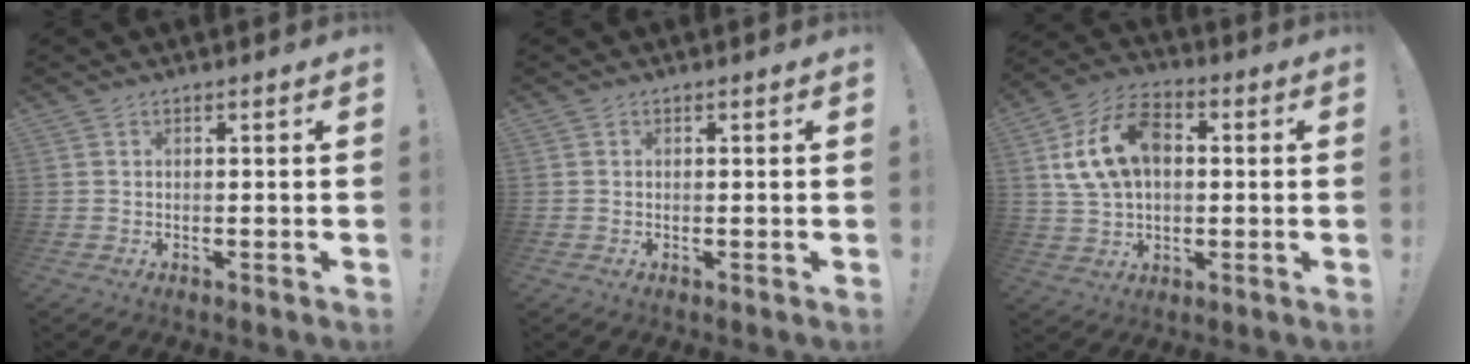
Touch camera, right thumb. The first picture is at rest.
{"total": 0.0}
{"total": 16.3, "force": [3.3, 11.3, 11.3], "torque": [-0.197, 0.006, 0.065]}